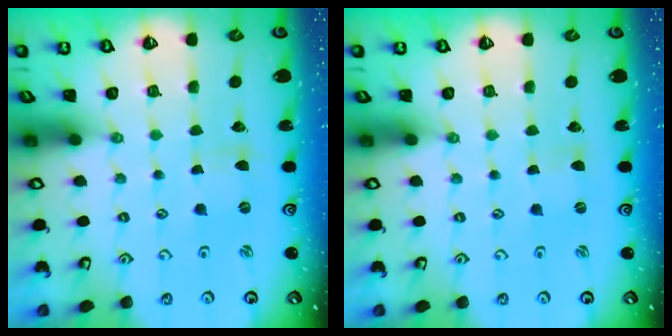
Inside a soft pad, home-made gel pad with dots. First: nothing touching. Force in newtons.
{"total": 0.0}